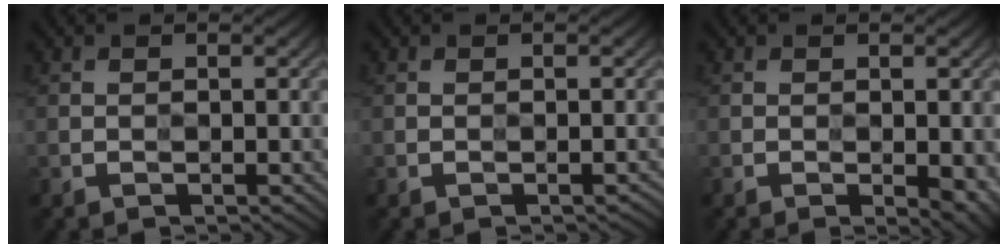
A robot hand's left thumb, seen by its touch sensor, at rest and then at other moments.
{"total": 0.7, "force": [-0.5, 0.3, 0.4], "torque": [-0.001, -0.001, -0.002]}
{"total": 5.4, "force": [-1.9, 2.5, 4.5], "torque": [-0.049, -0.016, -0.007]}